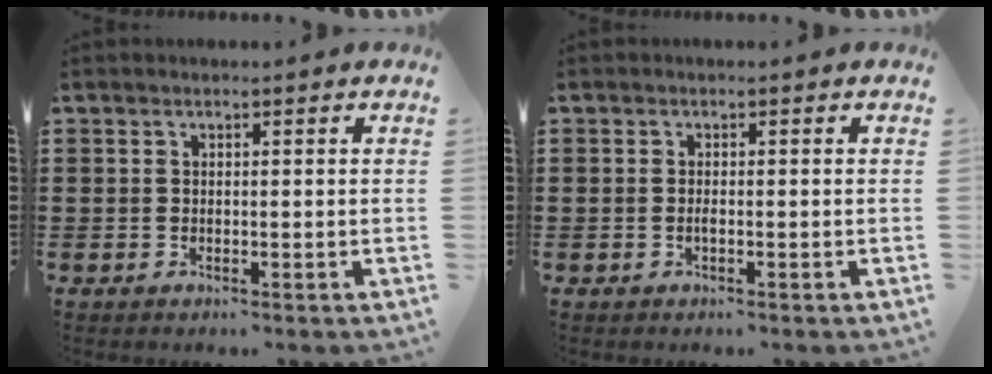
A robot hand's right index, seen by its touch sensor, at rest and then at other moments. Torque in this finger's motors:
{"motor_torque": [2.14, 0.00, 0.16, 0.00]}